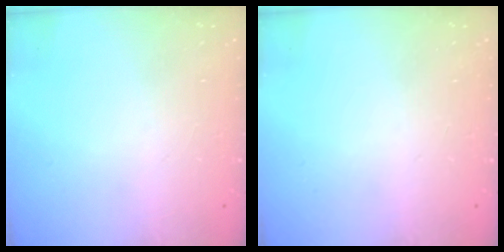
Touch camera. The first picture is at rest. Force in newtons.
{"total": 0.0}